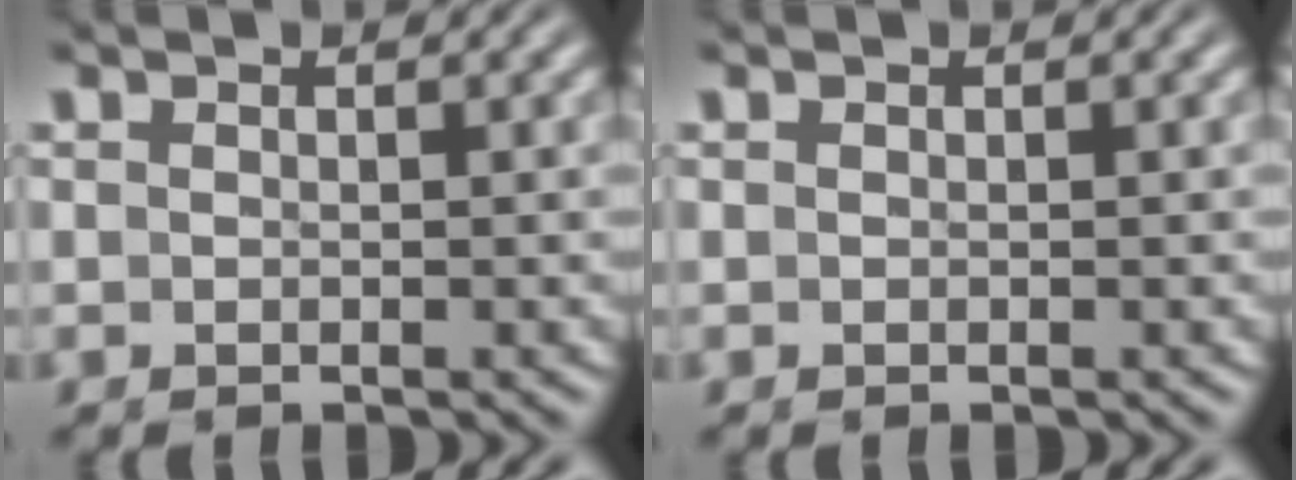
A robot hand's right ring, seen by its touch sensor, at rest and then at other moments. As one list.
[{"total": 0.0}]